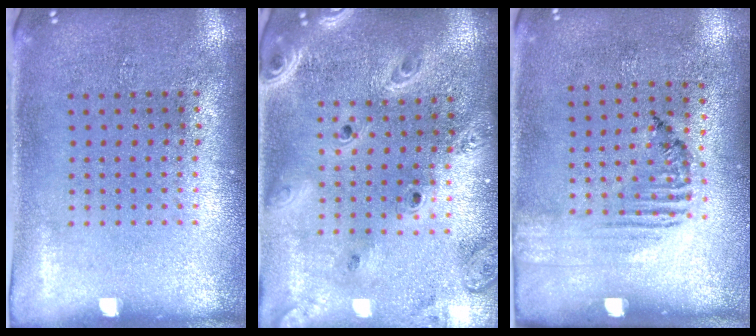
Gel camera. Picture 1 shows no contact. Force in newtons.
{"total": 2.8, "press": 2.4, "slide": 1.4}
{"total": 1.5, "press": 0.9, "slide": 1.2}